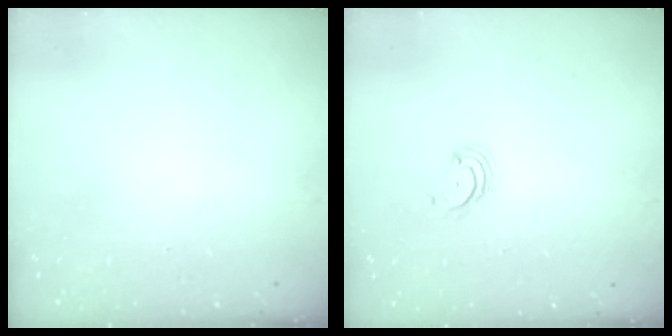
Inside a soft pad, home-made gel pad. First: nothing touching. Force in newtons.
{"total": 2.7, "press": 2.7, "slide": 0.3}